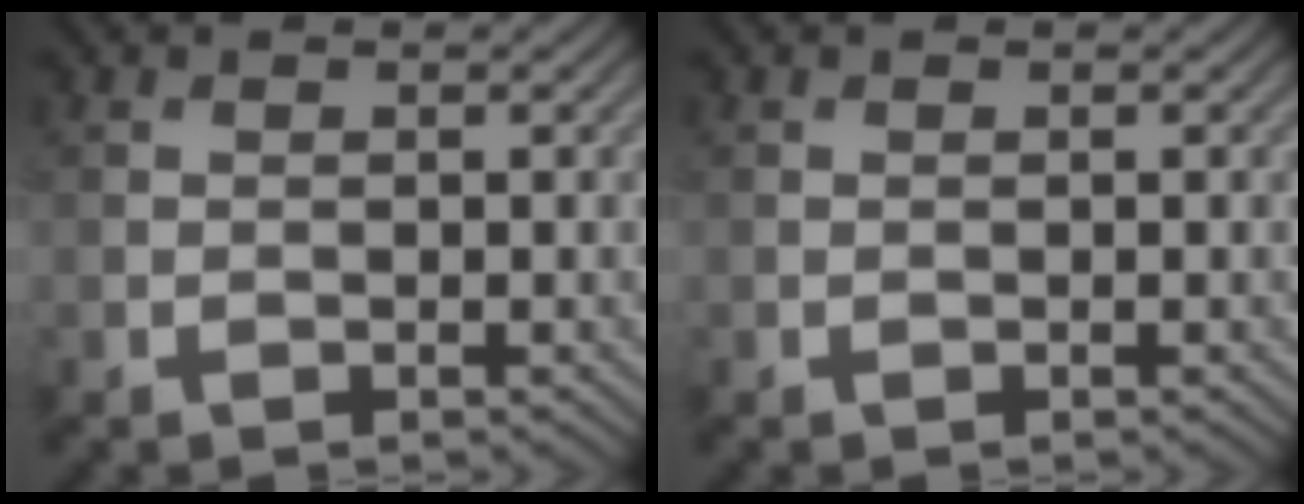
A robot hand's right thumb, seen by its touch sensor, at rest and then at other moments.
{"total": 0.0}